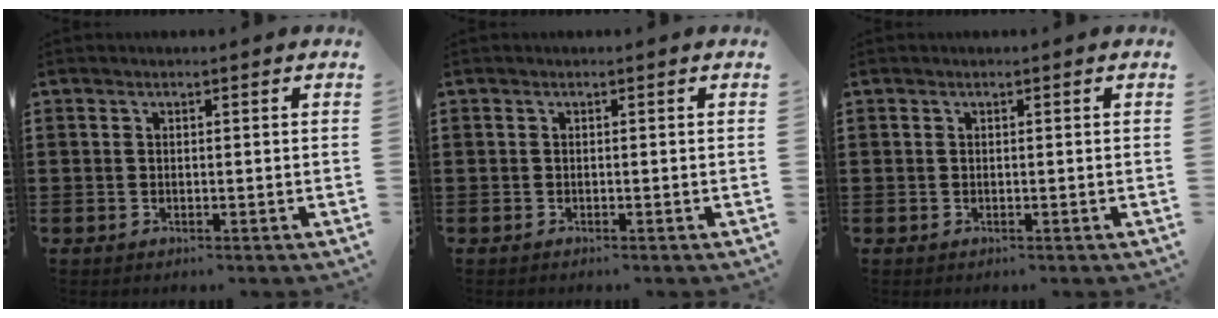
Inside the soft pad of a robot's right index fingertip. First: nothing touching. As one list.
[{"total": 0.0}, {"total": 0.0}]